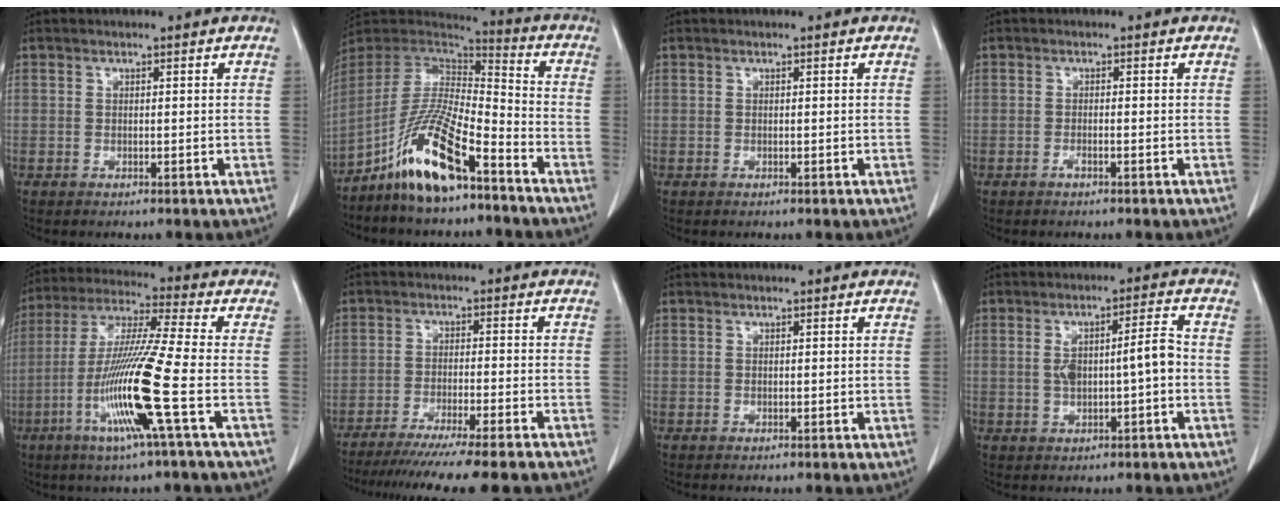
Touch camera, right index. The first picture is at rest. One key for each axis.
{"total": 14.1, "fx": -9.1, "fy": 2.4, "fz": 10.5, "tx": -0.209, "ty": 0.000, "tz": -0.170}
{"total": 0.0}
{"total": 0.8, "fx": -0.5, "fy": 0.0, "fz": 0.7, "tx": -0.014, "ty": 0.000, "tz": -0.008}
{"total": 15.2, "fx": -5.0, "fy": -1.6, "fz": 14.3, "tx": -0.292, "ty": -0.019, "tz": -0.103}
{"total": 15.8, "fx": -13.6, "fy": -0.8, "fz": 8.0, "tx": -0.108, "ty": -0.049, "tz": -0.205}
{"total": 0.0}
{"total": 6.5, "fx": -0.4, "fy": 1.3, "fz": 6.3, "tx": -0.114, "ty": 0.021, "tz": -0.002}